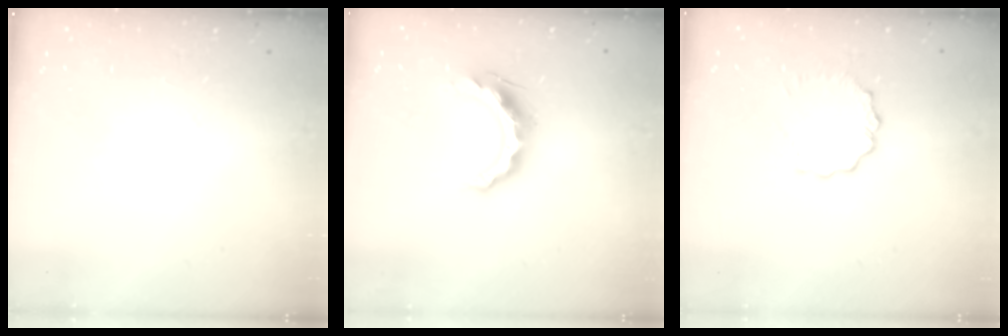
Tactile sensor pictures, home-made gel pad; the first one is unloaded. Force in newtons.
{"total": 11.7, "press": 11.7, "slide": 1.1}
{"total": 4.5, "press": 4.4, "slide": 0.5}